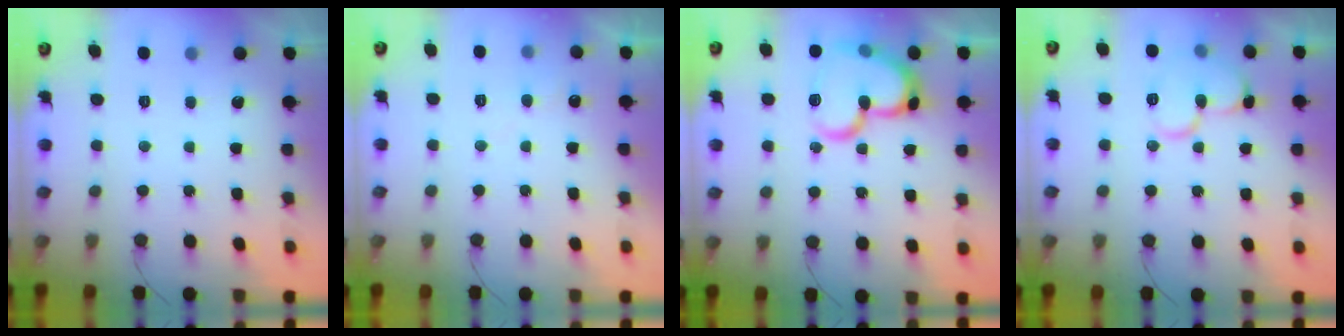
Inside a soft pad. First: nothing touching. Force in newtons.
{"total": 5.7, "press": 5.7, "slide": 0.6}
{"total": 19.2, "press": 19.1, "slide": 2.3}
{"total": 12.3, "press": 12.2, "slide": 1.3}